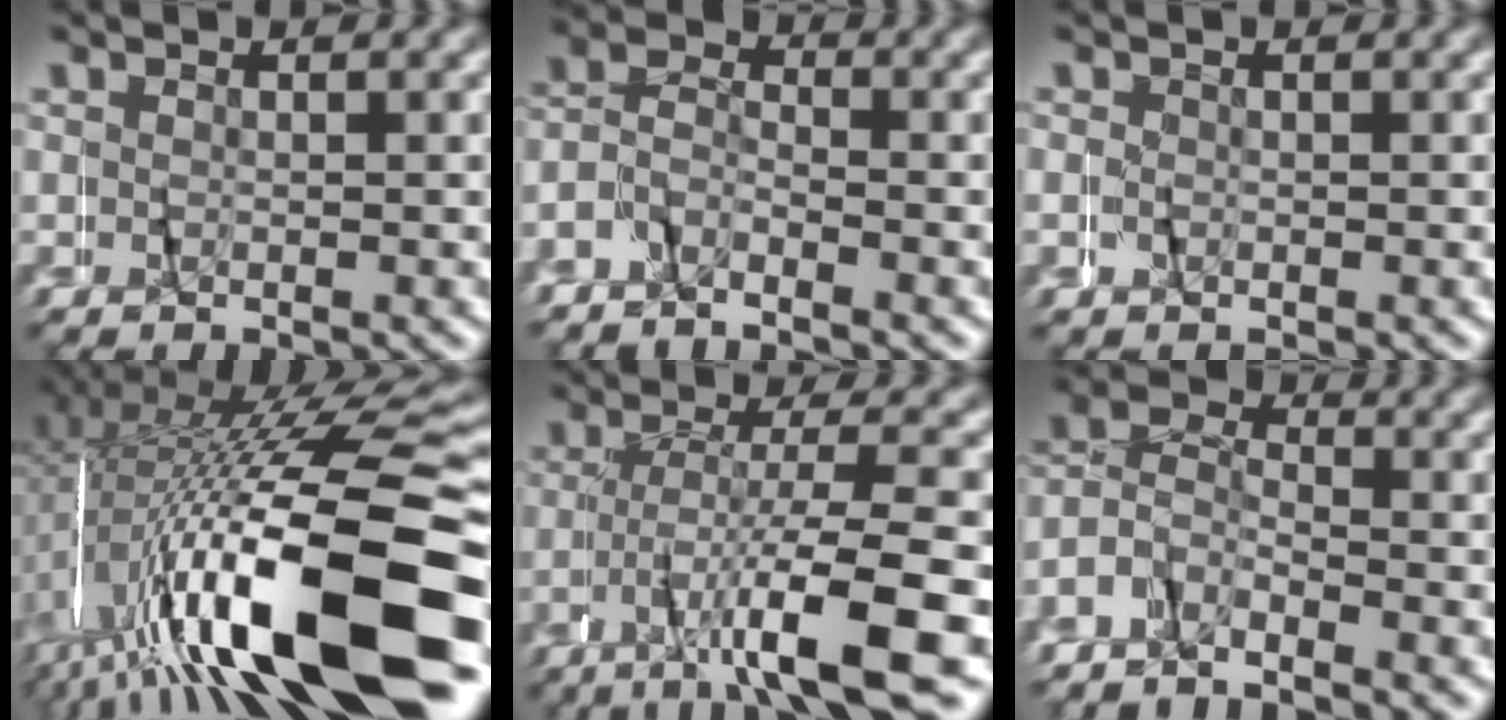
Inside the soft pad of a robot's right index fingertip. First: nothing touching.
{"total": 3.2, "force": [-1.5, 2.5, 1.4], "torque": [-0.039, 0.013, -0.040]}
{"total": 0.6, "force": [0.1, 0.6, -0.1], "torque": [0.002, 0.008, -0.003]}
{"total": 16.8, "force": [-5.0, 6.0, 14.9], "torque": [-0.254, 0.002, -0.053]}
{"total": 7.0, "force": [-3.7, 0.9, 5.9], "torque": [-0.113, -0.001, -0.058]}
{"total": 6.6, "force": [-1.6, 6.0, 2.2], "torque": [-0.074, -0.005, -0.041]}